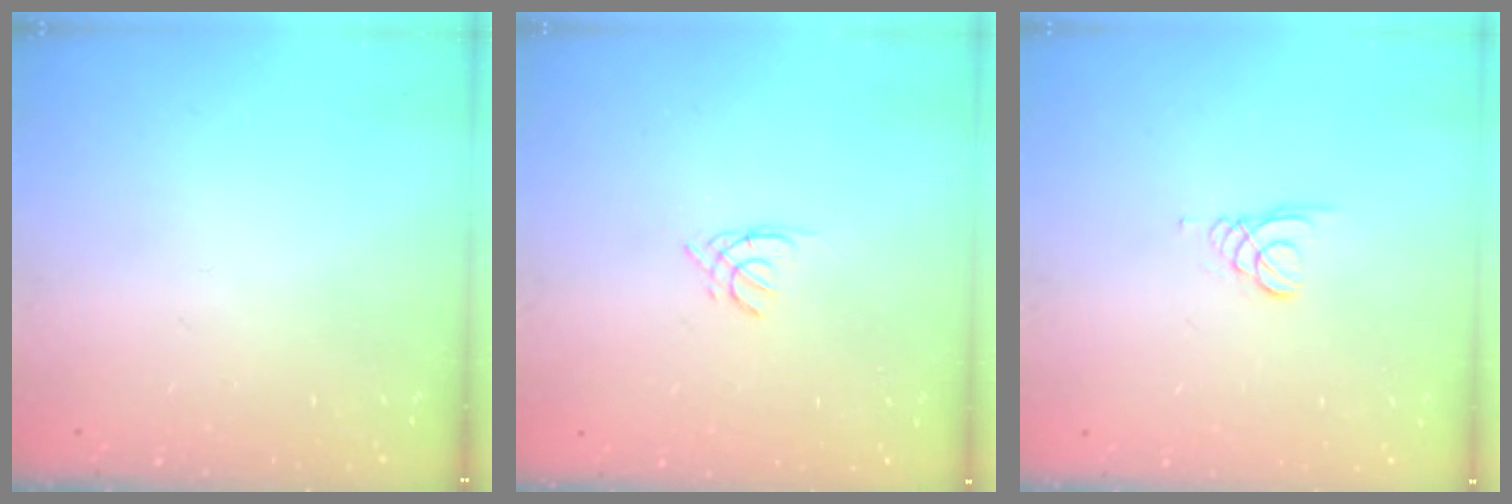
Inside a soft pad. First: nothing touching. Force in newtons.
{"total": 1.7, "press": 1.7, "slide": 0.3}
{"total": 1.5, "press": 1.5, "slide": 0.1}